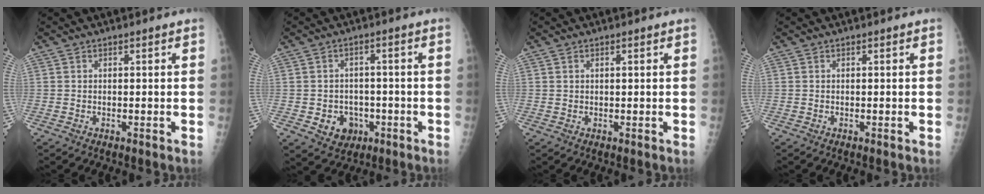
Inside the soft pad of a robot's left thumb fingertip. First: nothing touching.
{"total": 6.1, "force": [-2.1, 5.2, 2.4], "torque": [-0.008, 0.015, -0.024]}
{"total": 0.6, "force": [0.3, 0.3, 0.5], "torque": [-0.008, 0.001, 0.006]}
{"total": 0.0}